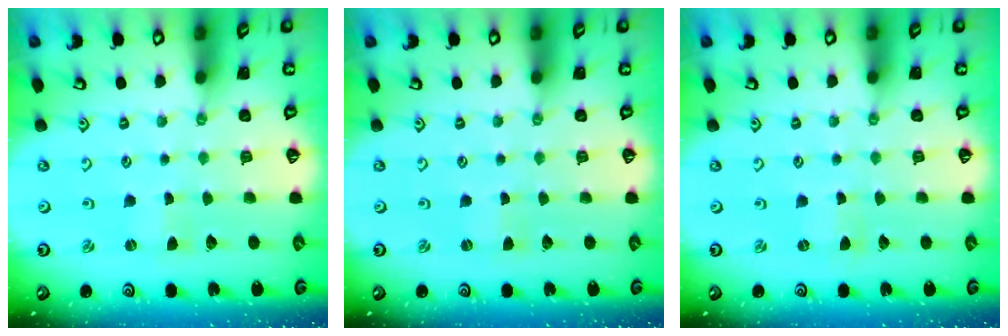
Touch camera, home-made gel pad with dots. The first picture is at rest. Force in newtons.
{"total": 0.0}
{"total": 0.0}